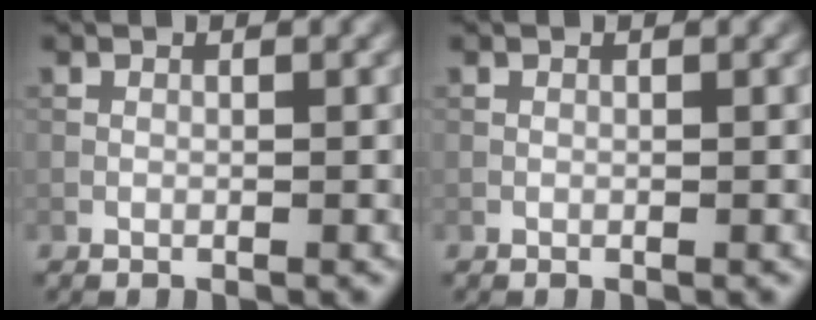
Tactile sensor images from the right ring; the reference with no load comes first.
{"total": 0.0}